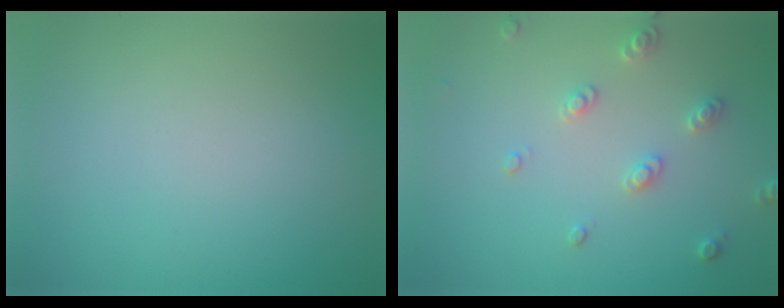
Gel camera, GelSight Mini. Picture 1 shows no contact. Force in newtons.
{"total": 2.5, "press": 2.4, "slide": 0.7}